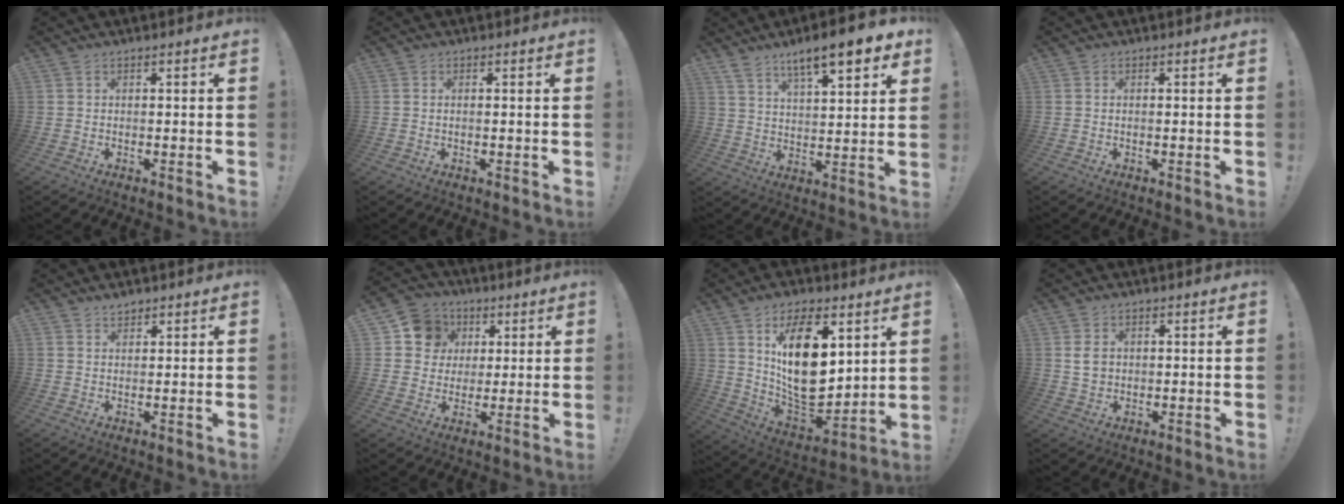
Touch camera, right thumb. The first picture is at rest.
{"total": 0.5, "force": [0.1, 0.3, 0.4], "torque": [-0.009, 0.001, 0.001]}
{"total": 11.8, "force": [8.2, 3.2, 7.9], "torque": [-0.123, -0.044, 0.138]}
{"total": 0.0}
{"total": 2.4, "force": [2.1, 1.1, 0.6], "torque": [-0.005, -0.012, 0.038]}
{"total": 10.8, "force": [3.2, 9.9, 2.8], "torque": [-0.041, -0.007, 0.069]}
{"total": 21.9, "force": [6.8, 11.9, 17.1], "torque": [-0.304, -0.049, 0.125]}
{"total": 4.0, "force": [0.8, 3.2, 2.3], "torque": [-0.028, 0.001, 0.014]}